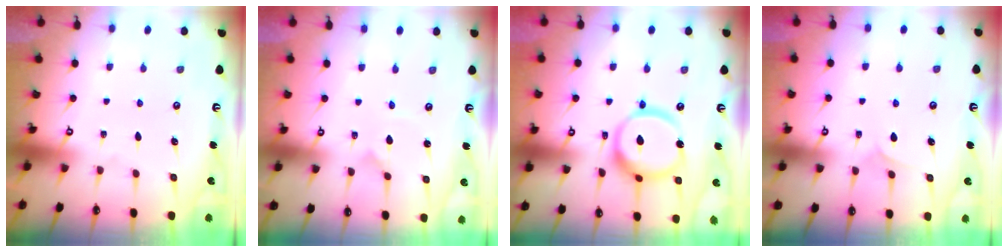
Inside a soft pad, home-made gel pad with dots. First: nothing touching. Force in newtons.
{"total": 0.8, "press": 0.8, "slide": 0.1}
{"total": 17.1, "press": 16.9, "slide": 2.3}
{"total": 4.0, "press": 4.0, "slide": 0.4}